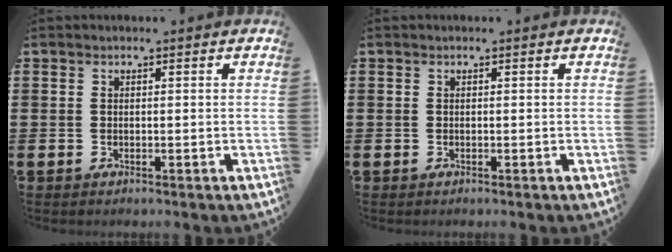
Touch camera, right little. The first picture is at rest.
{"total": 0.0}